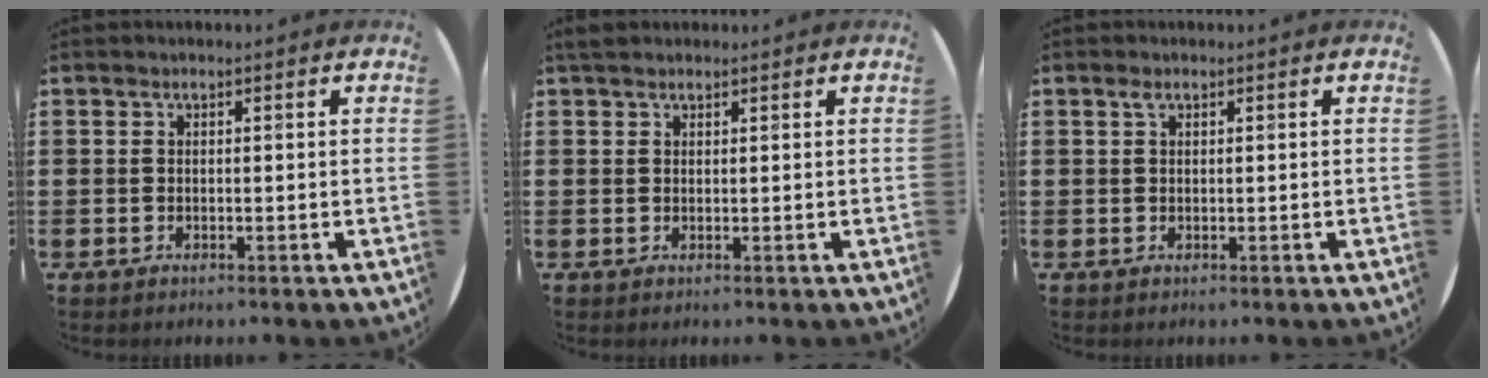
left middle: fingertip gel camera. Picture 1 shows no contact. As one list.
[{"total": 1.1, "force": [1.0, 0.4, 0.3], "torque": [-0.007, 0.003, 0.020]}, {"total": 0.8, "force": [0.4, 0.5, 0.5], "torque": [-0.003, 0.000, 0.007]}]